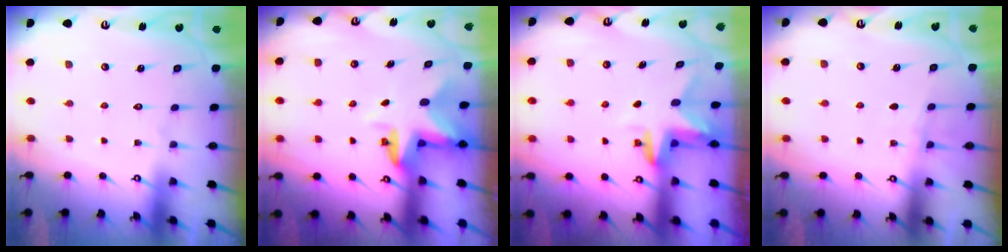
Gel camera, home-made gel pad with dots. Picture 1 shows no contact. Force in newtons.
{"total": 4.4, "press": 4.3, "slide": 0.4}
{"total": 3.1, "press": 3.1, "slide": 0.2}
{"total": 3.0, "press": 2.9, "slide": 0.4}